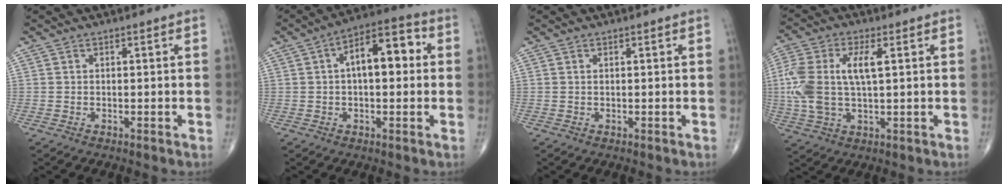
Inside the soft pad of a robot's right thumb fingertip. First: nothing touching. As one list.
[{"total": 11.3, "force": [1.7, 5.4, 9.8], "torque": [-0.130, 0.031, 0.016]}, {"total": 0.0}, {"total": 13.0, "force": [1.8, 6.1, 11.4], "torque": [-0.273, 0.012, 0.039]}]